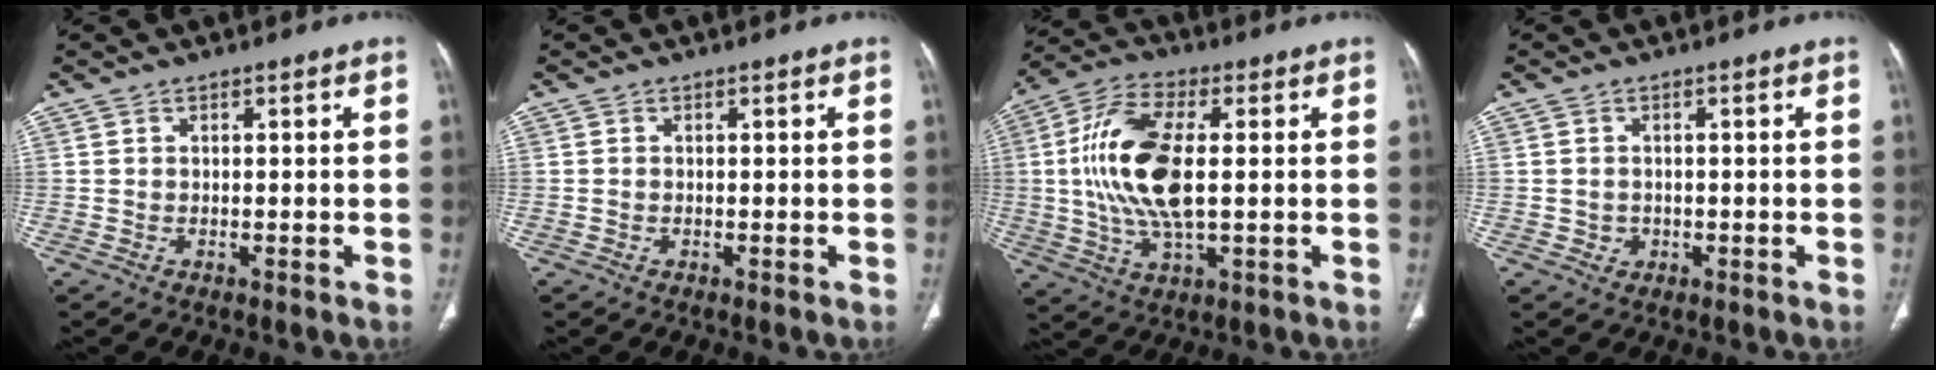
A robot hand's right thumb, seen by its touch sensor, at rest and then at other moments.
{"total": 0.0}
{"total": 16.3, "force": [1.1, 7.2, 14.5], "torque": [-0.305, 0.007, 0.020]}
{"total": 1.6, "force": [-0.3, 1.5, 0.4], "torque": [-0.001, 0.004, 0.001]}